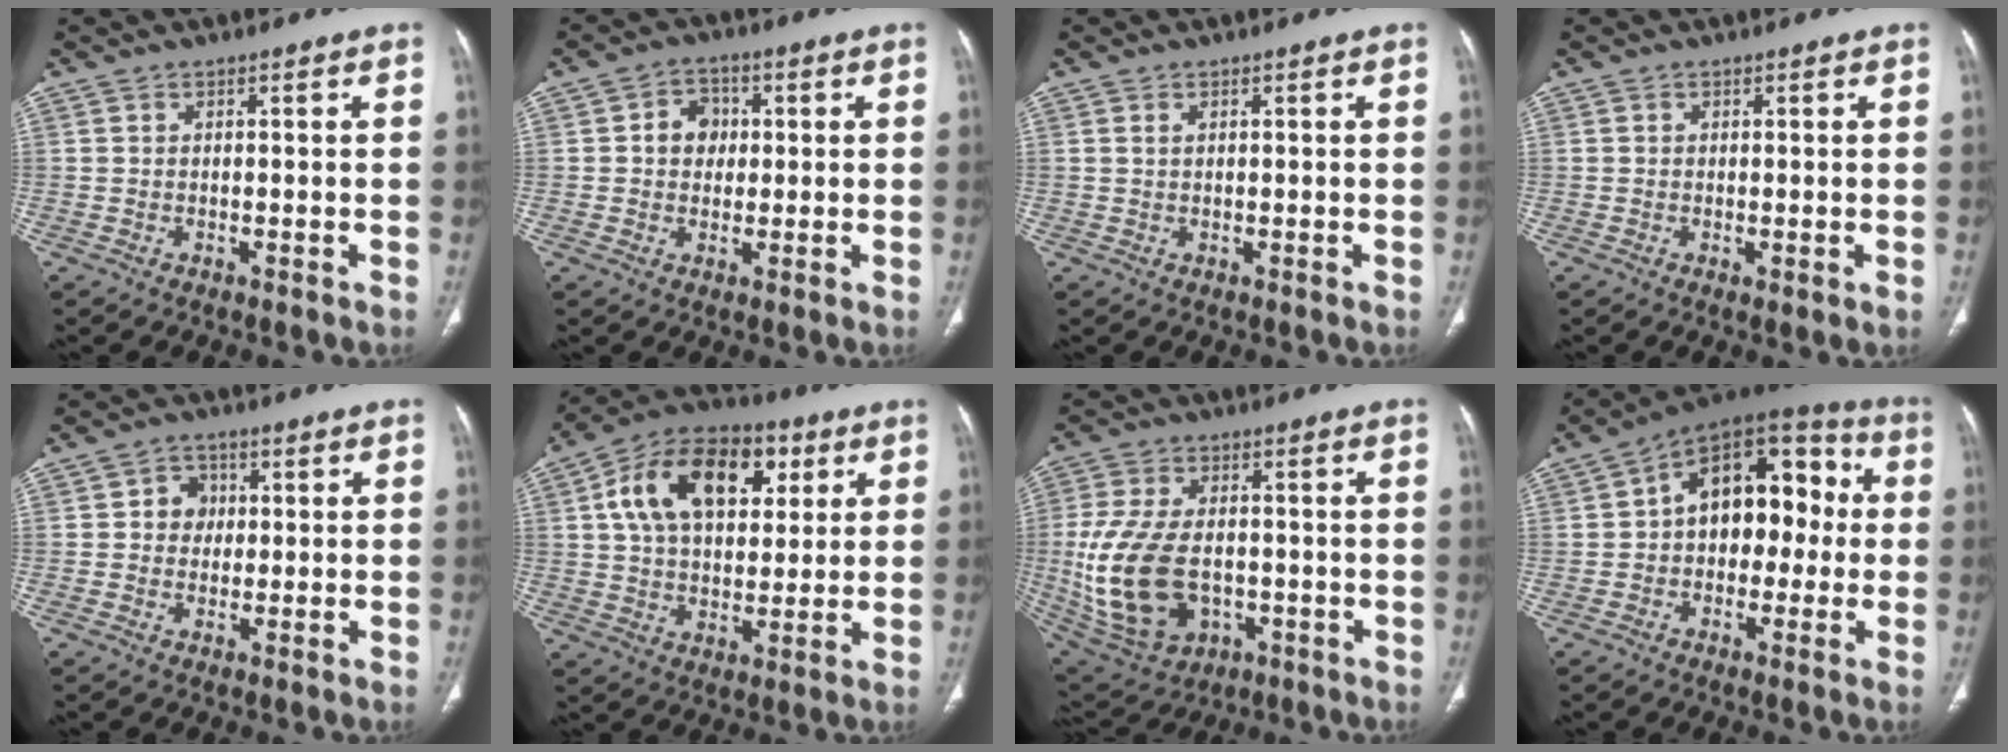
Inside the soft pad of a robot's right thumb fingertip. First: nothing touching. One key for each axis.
{"total": 5.2, "fx": 0.7, "fy": 4.4, "fz": 2.7, "tx": -0.015, "ty": 0.007, "tz": 0.007}
{"total": 0.7, "fx": 0.4, "fy": 0.3, "fz": 0.5, "tx": -0.013, "ty": 0.004, "tz": 0.009}
{"total": 1.1, "fx": -0.1, "fy": 0.3, "fz": 1.0, "tx": -0.023, "ty": -0.007, "tz": -0.001}
{"total": 4.3, "fx": 0.6, "fy": 3.8, "fz": 1.9, "tx": -0.001, "ty": 0.007, "tz": 0.004}
{"total": 19.0, "fx": 6.5, "fy": 11.1, "fz": 13.9, "tx": -0.210, "ty": 0.001, "tz": 0.104}
{"total": 18.1, "fx": -2.2, "fy": 11.6, "fz": 13.7, "tx": -0.283, "ty": -0.001, "tz": -0.015}
{"total": 17.1, "fx": 1.0, "fy": 11.2, "fz": 13.0, "tx": -0.138, "ty": 0.054, "tz": 0.003}